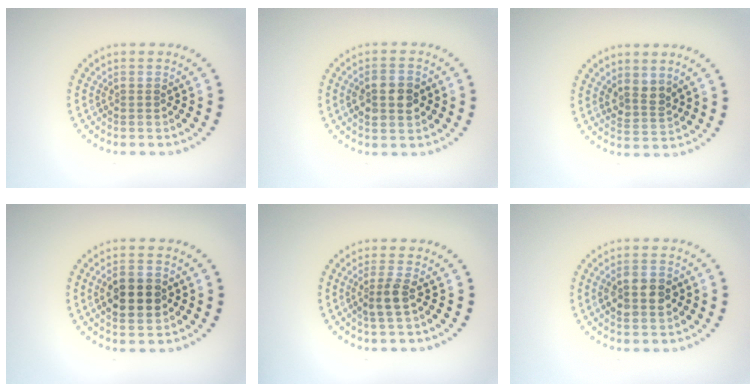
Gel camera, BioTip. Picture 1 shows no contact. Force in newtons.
{"total": 3.8, "press": 3.8, "slide": 0.1}
{"total": 2.2, "press": 1.8, "slide": 1.2}
{"total": 4.6, "press": 4.6, "slide": 0.2}
{"total": 2.2, "press": 1.9, "slide": 1.0}
{"total": 3.2, "press": 3.1, "slide": 0.2}